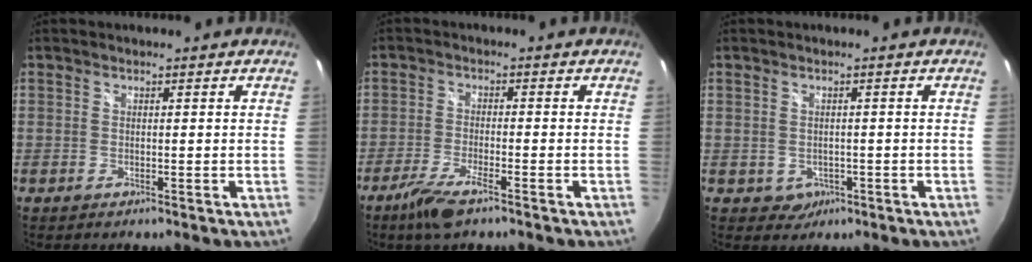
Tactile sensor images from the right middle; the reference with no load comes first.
{"total": 6.3, "force": [-4.4, 1.0, 4.4], "torque": [-0.107, -0.014, -0.086]}
{"total": 2.7, "force": [-0.7, 2.4, 0.9], "torque": [-0.020, -0.001, 0.000]}